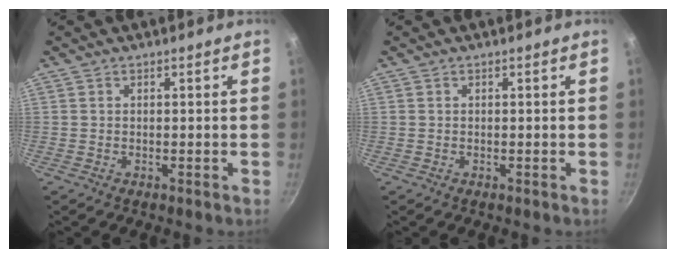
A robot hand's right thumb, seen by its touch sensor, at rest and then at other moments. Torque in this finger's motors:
{"motor_torque": [-0.08, 0.08, 0.13, 0.04, 0.00]}